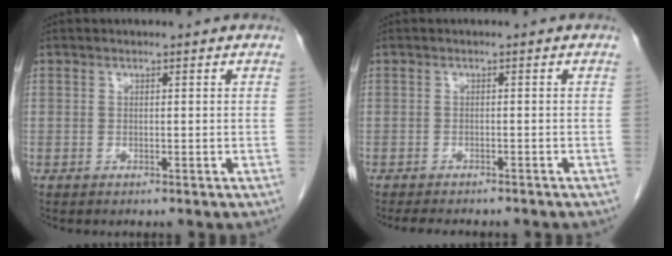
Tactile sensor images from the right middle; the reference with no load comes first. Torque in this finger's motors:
{"motor_torque": [0.53, -0.43, -0.06, 0.02]}